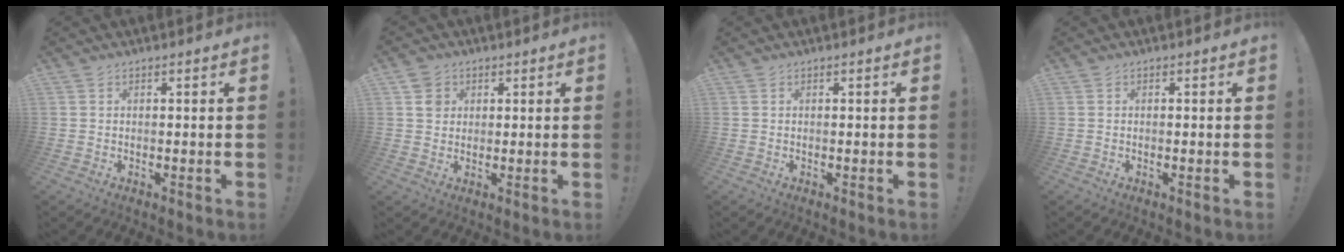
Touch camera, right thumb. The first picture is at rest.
{"total": 4.1, "force": [1.5, 3.7, 0.9], "torque": [0.003, -0.004, 0.025]}
{"total": 0.0}
{"total": 0.0}